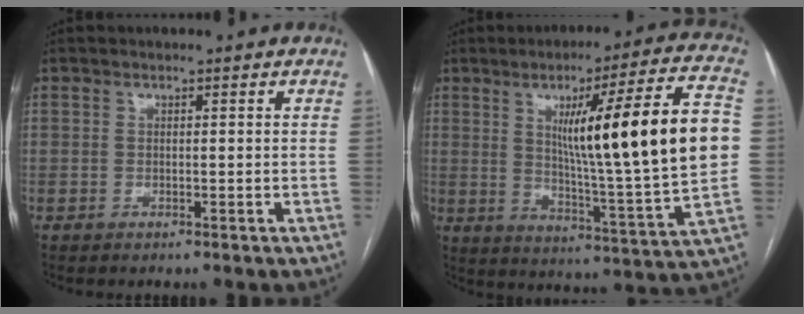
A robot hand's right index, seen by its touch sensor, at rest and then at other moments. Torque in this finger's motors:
{"motor_torque": [2.14, 0.00, 1.05, 0.21]}